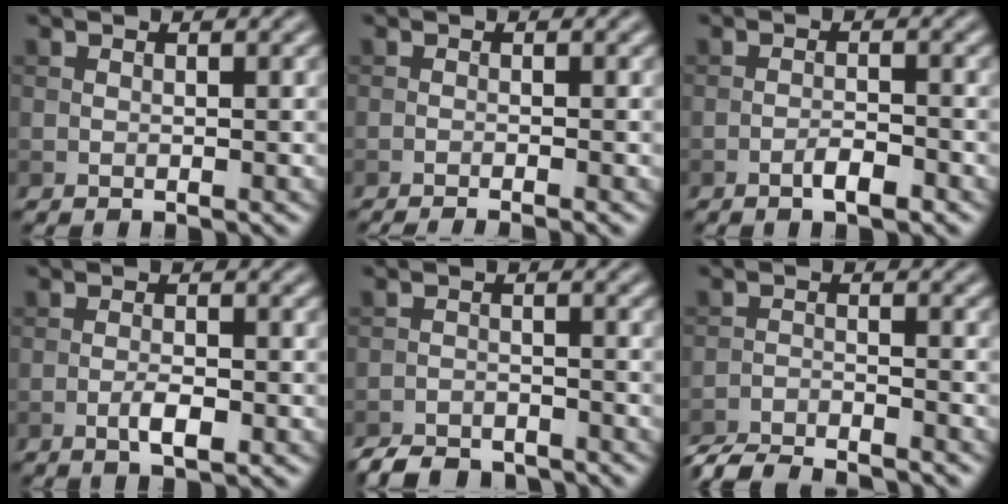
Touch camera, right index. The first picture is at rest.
{"total": 2.2, "force": [-1.5, 0.4, 1.6], "torque": [-0.020, 0.001, -0.029]}
{"total": 2.0, "force": [-1.2, 0.5, 1.5], "torque": [-0.026, 0.004, -0.023]}
{"total": 2.1, "force": [-0.9, 0.6, 1.8], "torque": [-0.034, 0.001, -0.018]}
{"total": 3.6, "force": [-3.4, 1.1, 0.8], "torque": [-0.008, -0.004, -0.063]}
{"total": 5.4, "force": [-5.2, 0.6, 1.3], "torque": [-0.028, -0.015, -0.095]}